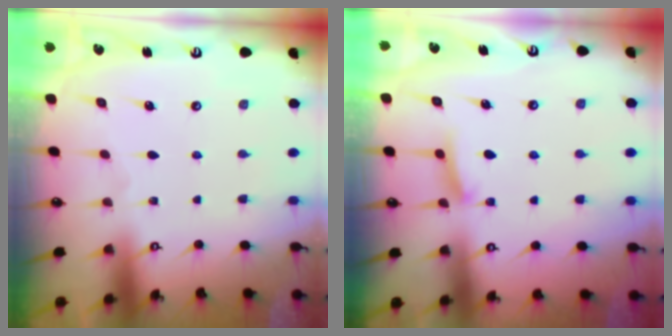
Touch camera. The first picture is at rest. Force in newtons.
{"total": 5.9, "press": 5.8, "slide": 0.7}